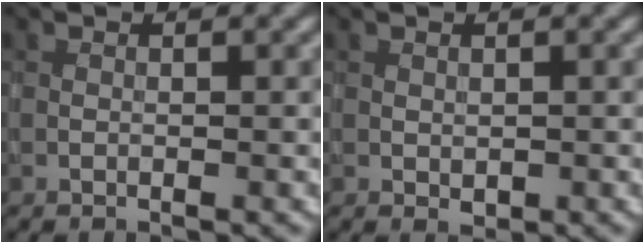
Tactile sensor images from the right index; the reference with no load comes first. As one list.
[{"total": 0.8, "force": [0.0, 0.6, 0.5], "torque": [-0.005, -0.004, 0.003]}]